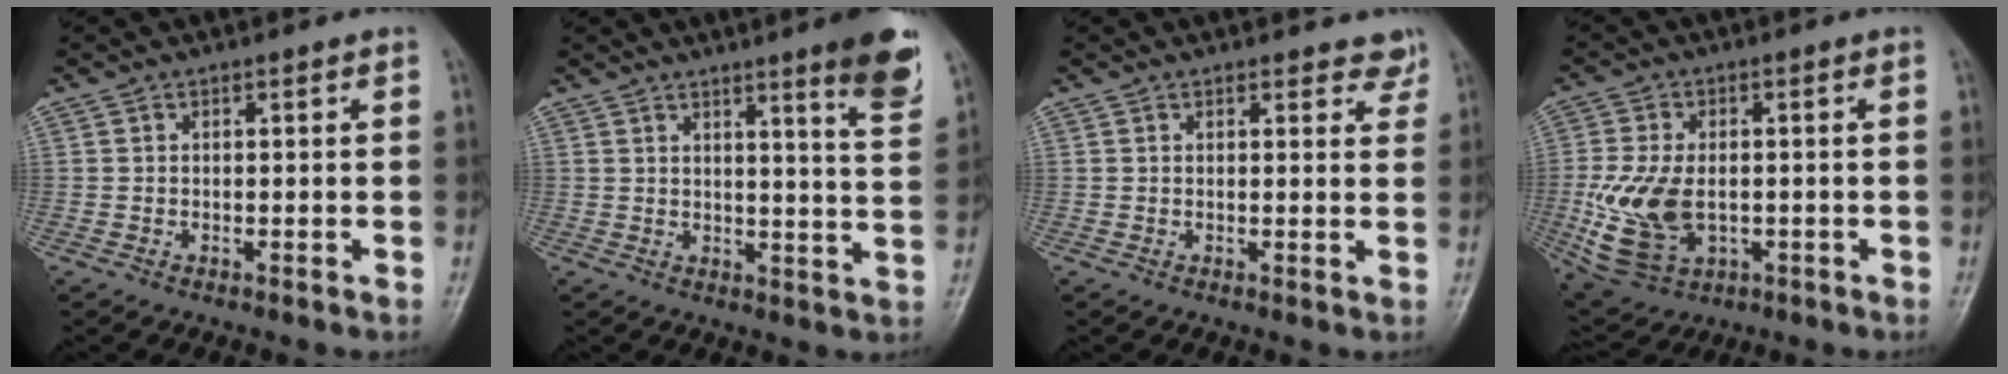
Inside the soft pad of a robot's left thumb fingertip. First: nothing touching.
{"total": 9.5, "force": [5.9, 0.5, 7.4], "torque": [-0.084, -0.038, 0.073]}
{"total": 3.1, "force": [2.7, 1.3, 0.7], "torque": [0.018, -0.015, 0.018]}
{"total": 12.6, "force": [-1.7, 8.1, 9.6], "torque": [-0.190, -0.009, -0.018]}